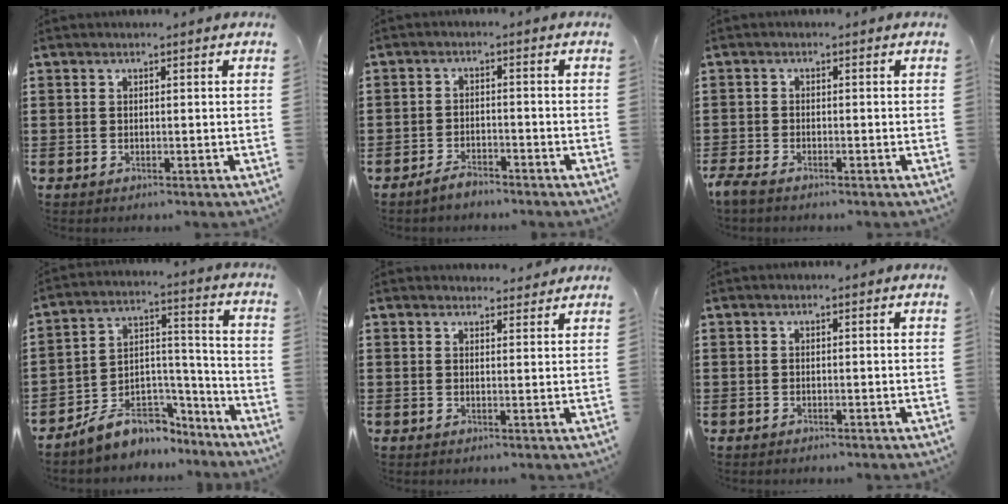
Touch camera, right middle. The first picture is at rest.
{"total": 2.5, "force": [-2.3, 0.6, 0.6], "torque": [-0.016, 0.002, -0.045]}
{"total": 1.9, "force": [-1.5, 0.3, 1.0], "torque": [-0.042, -0.007, -0.036]}
{"total": 7.2, "force": [-6.1, 3.6, 1.6], "torque": [-0.031, 0.015, -0.114]}
{"total": 2.3, "force": [2.2, 0.3, -0.2], "torque": [0.005, -0.004, 0.042]}
{"total": 0.0}